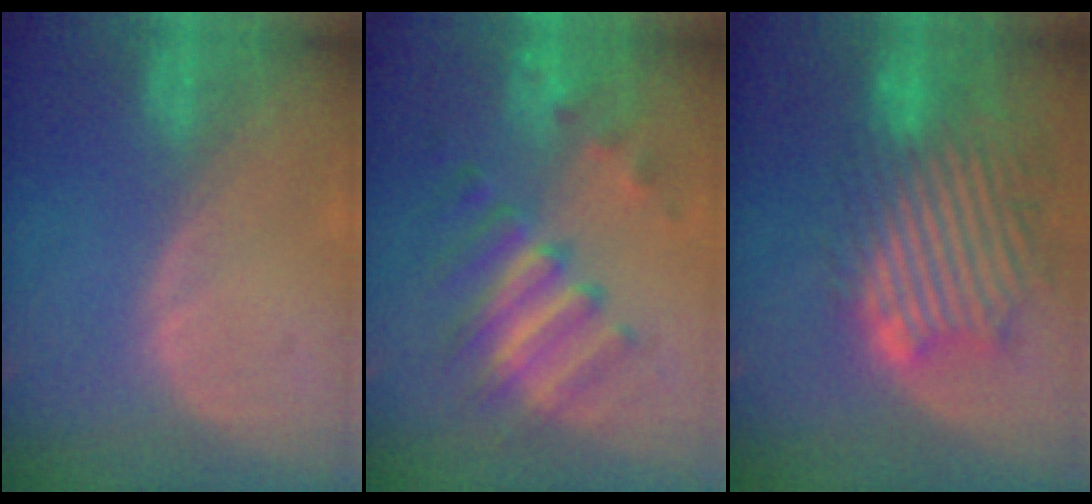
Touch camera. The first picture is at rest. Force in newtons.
{"total": 8.2, "press": 8.0, "slide": 1.7}
{"total": 12.7, "press": 11.4, "slide": 5.6}